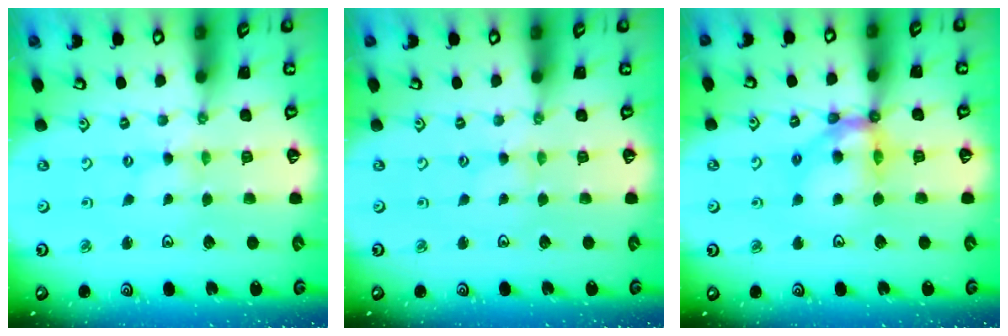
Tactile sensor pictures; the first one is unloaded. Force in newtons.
{"total": 1.1, "press": 1.1, "slide": 0.2}
{"total": 11.4, "press": 11.3, "slide": 1.6}